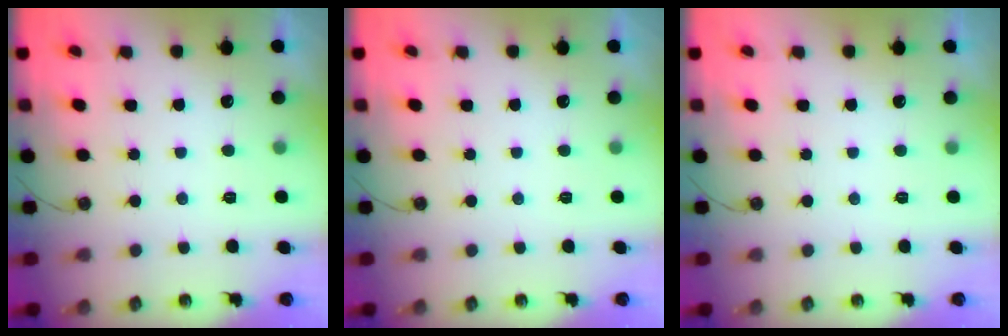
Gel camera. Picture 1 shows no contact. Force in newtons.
{"total": 0.0}
{"total": 0.0}